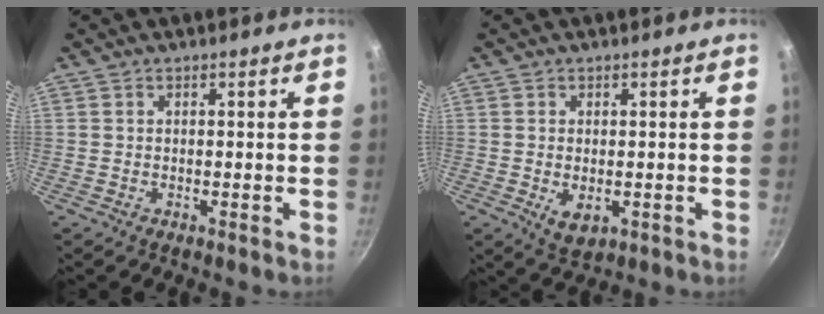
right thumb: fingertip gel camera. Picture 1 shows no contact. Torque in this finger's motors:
{"motor_torque": [-0.49, 0.15, 0.21, 0.57, 0.16]}